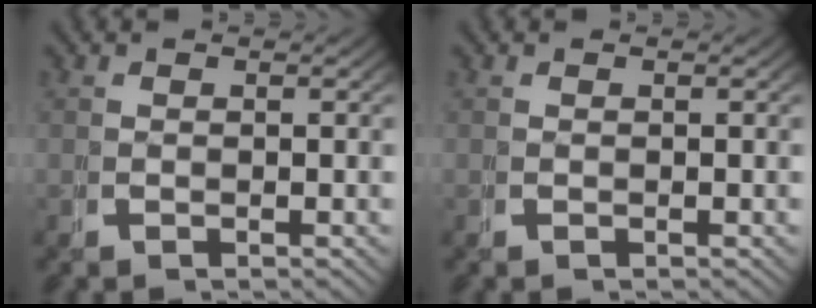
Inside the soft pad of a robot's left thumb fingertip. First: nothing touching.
{"total": 0.0}